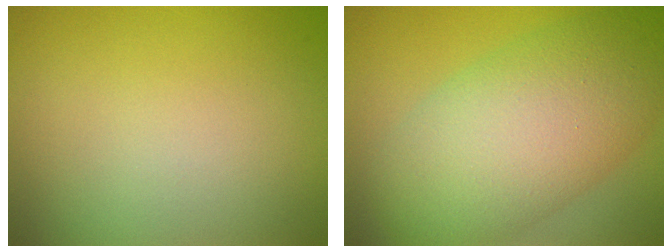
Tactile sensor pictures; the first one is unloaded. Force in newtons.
{"total": 10.3, "press": 10.2, "slide": 0.5}